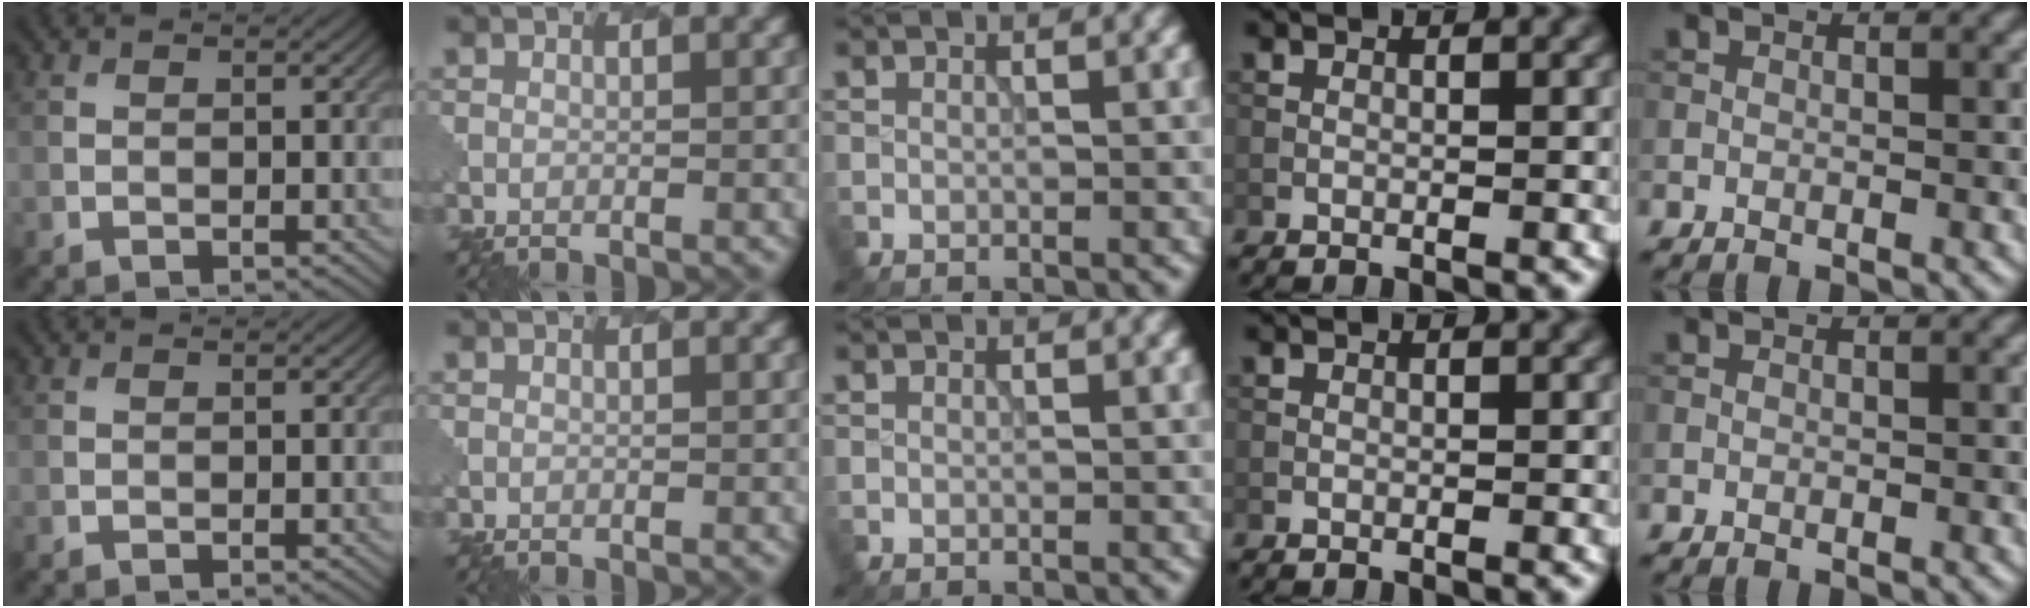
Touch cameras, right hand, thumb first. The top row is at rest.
{}